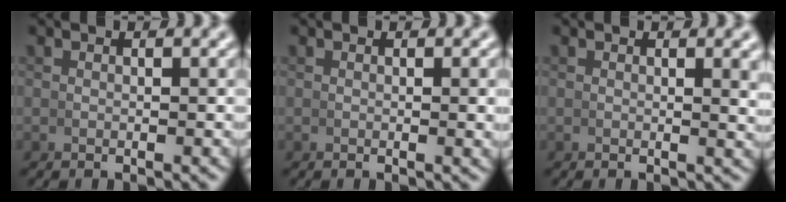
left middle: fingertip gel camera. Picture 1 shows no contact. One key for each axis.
{"total": 0.5, "fx": 0.3, "fy": 0.0, "fz": 0.4, "tx": -0.008, "ty": 0.003, "tz": 0.005}
{"total": 1.3, "fx": 0.8, "fy": 0.0, "fz": 1.0, "tx": -0.013, "ty": 0.000, "tz": 0.012}